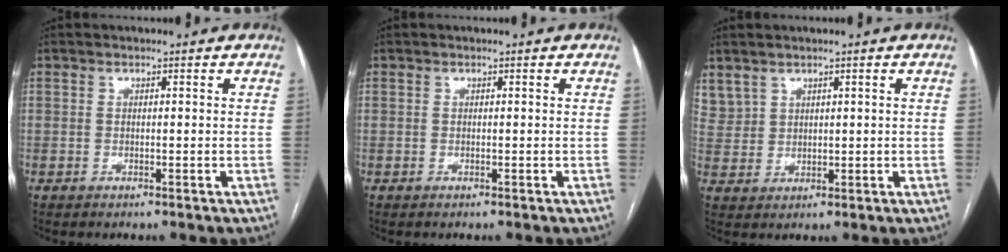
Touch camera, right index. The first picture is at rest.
{"total": 0.0}
{"total": 4.5, "force": [3.4, 2.9, 0.9], "torque": [-0.020, 0.009, 0.080]}